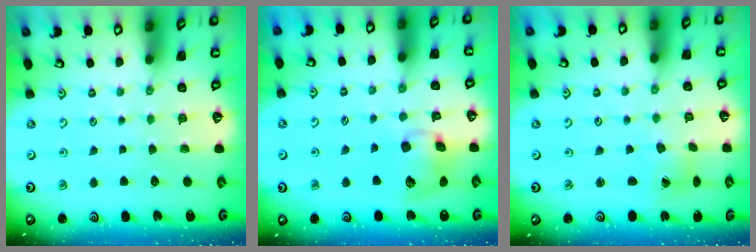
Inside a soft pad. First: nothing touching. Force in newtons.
{"total": 11.4, "press": 11.2, "slide": 2.1}
{"total": 2.5, "press": 2.5, "slide": 0.3}